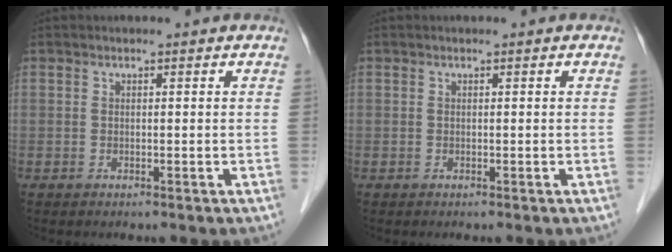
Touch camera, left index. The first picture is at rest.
{"total": 0.0}